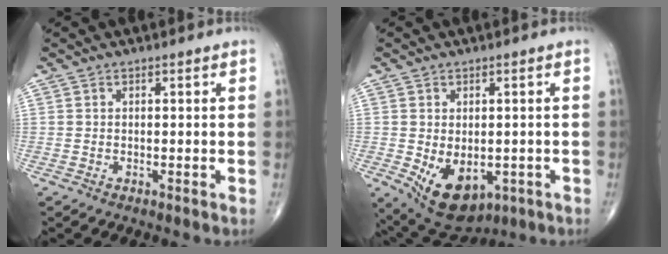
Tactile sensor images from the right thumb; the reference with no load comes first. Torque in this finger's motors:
{"motor_torque": [-0.22, 0.66, 0.38, 0.20, 0.10]}